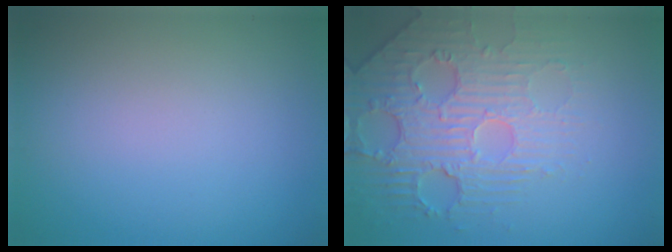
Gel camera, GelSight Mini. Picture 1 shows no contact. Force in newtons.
{"total": 4.5, "press": 4.1, "slide": 1.7}